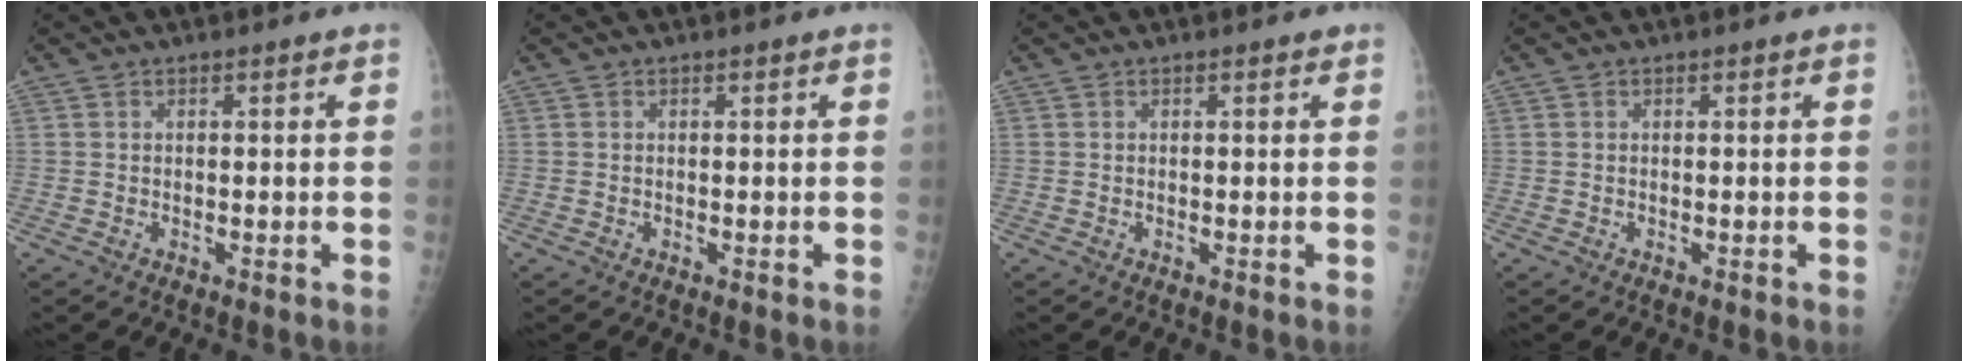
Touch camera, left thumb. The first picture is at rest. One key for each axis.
{"total": 0.0}
{"total": 0.0}
{"total": 0.0}